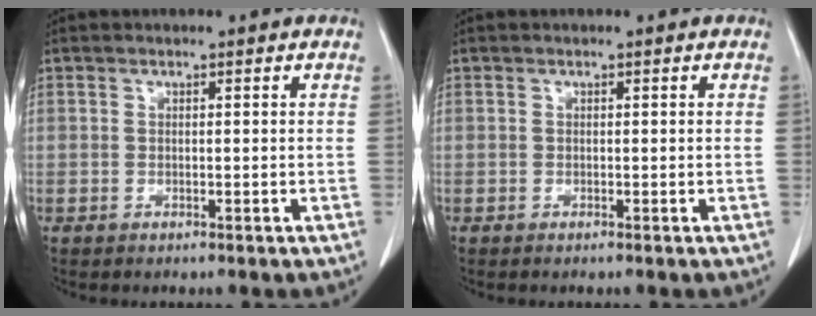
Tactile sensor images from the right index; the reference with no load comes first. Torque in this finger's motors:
{"motor_torque": [-0.02, 0.09, -0.02, -0.01]}